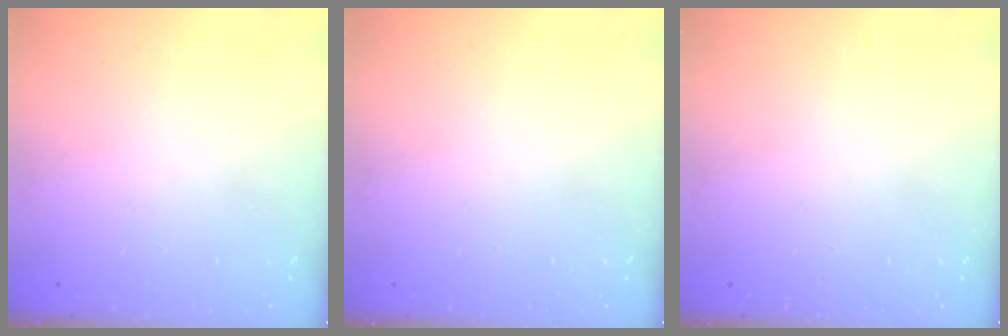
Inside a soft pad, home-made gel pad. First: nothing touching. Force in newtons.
{"total": 0.0}
{"total": 0.0}